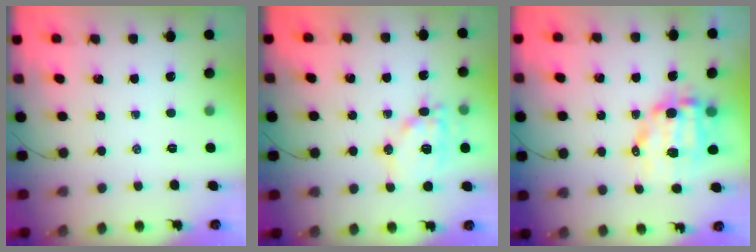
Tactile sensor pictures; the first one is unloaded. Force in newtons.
{"total": 13.3, "press": 13.2, "slide": 1.7}
{"total": 10.9, "press": 10.6, "slide": 2.3}